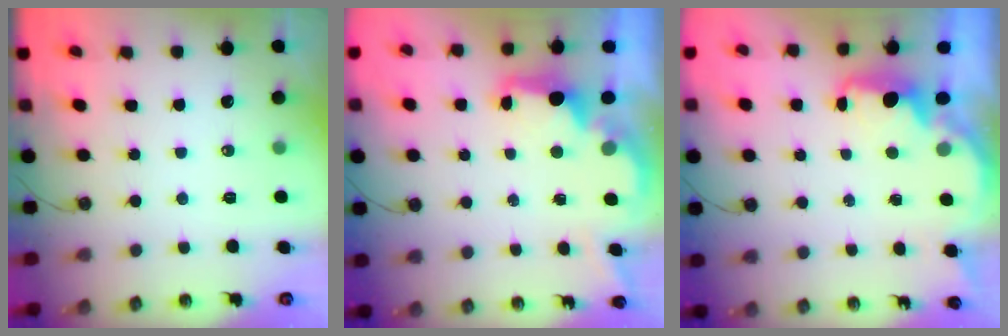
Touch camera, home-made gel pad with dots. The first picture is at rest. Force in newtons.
{"total": 3.6, "press": 3.5, "slide": 0.5}
{"total": 2.5, "press": 2.4, "slide": 0.8}